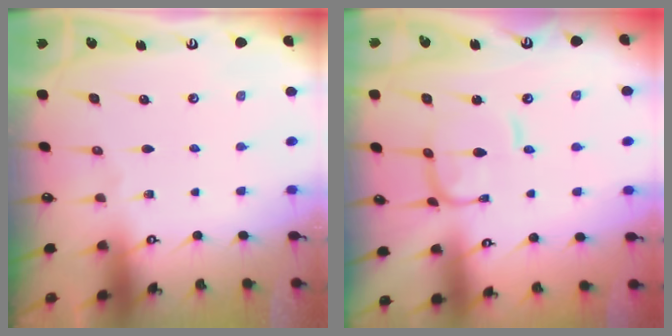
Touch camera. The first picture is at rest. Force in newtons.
{"total": 1.2, "press": 1.2, "slide": 0.4}